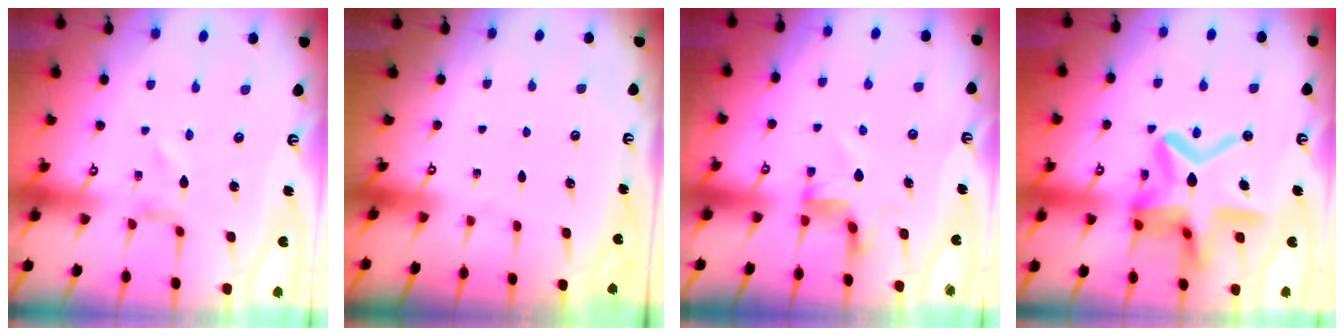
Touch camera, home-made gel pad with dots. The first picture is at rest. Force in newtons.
{"total": 0.0}
{"total": 5.7, "press": 5.2, "slide": 2.2}
{"total": 22.5, "press": 22.4, "slide": 1.9}